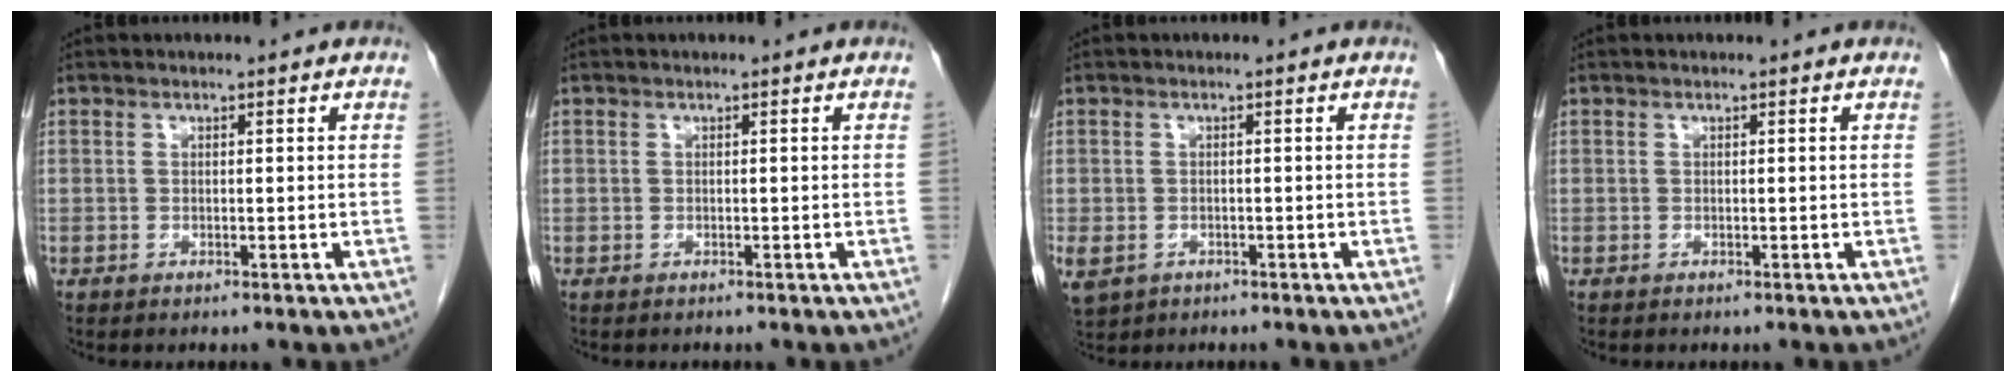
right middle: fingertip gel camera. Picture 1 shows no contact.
{"total": 0.0}
{"total": 6.3, "force": [-2.9, 5.0, 2.6], "torque": [-0.072, -0.007, -0.039]}
{"total": 0.0}